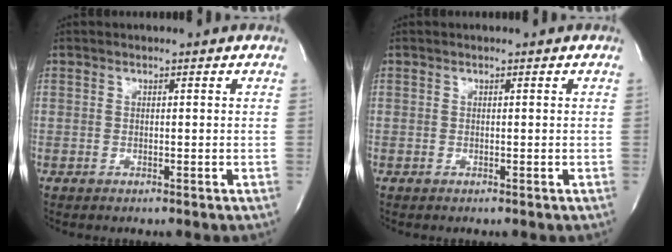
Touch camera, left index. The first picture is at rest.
{"total": 0.0}